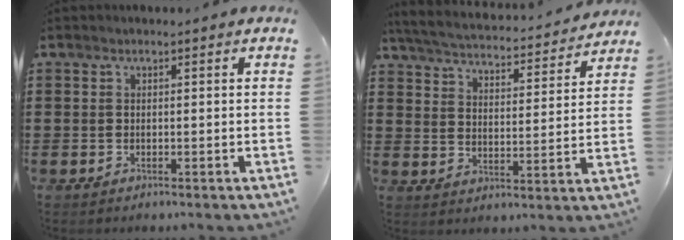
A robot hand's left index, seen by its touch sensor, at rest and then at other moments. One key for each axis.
{"total": 3.6, "fx": 3.6, "fy": -0.1, "fz": 0.4, "tx": -0.032, "ty": -0.032, "tz": 0.053}